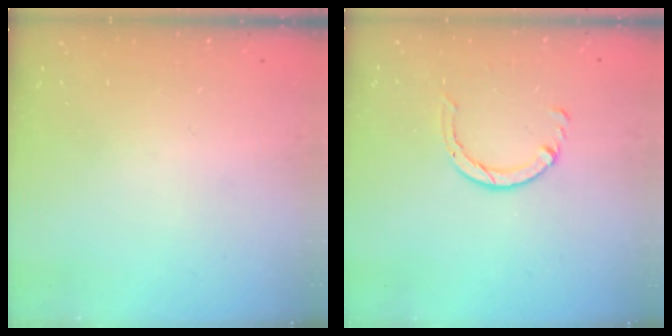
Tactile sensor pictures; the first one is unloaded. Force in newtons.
{"total": 3.6, "press": 3.5, "slide": 0.4}